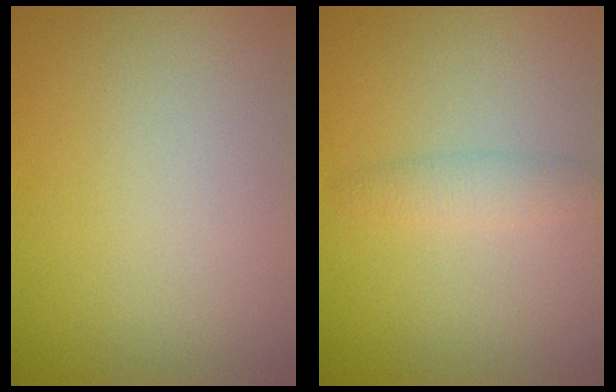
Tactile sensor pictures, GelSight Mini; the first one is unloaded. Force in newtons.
{"total": 1.5, "press": 1.5, "slide": 0.0}